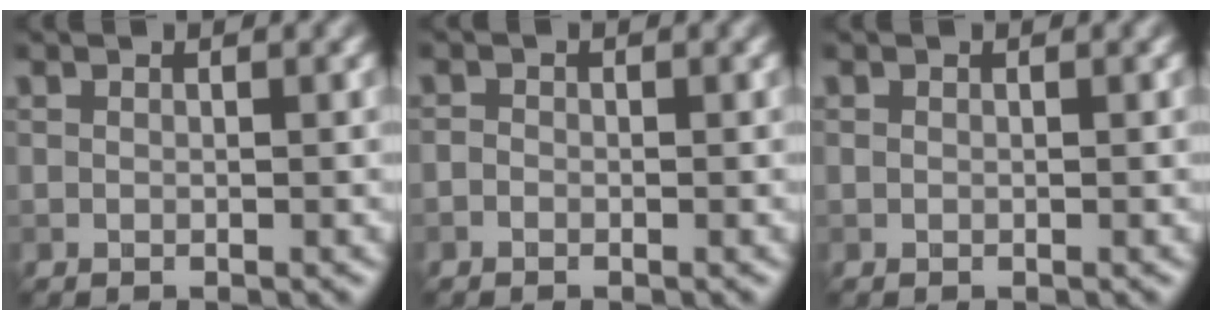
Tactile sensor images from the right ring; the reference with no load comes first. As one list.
[{"total": 0.6, "force": [-0.4, 0.4, 0.2], "torque": [0.000, -0.002, -0.010]}, {"total": 0.0}]